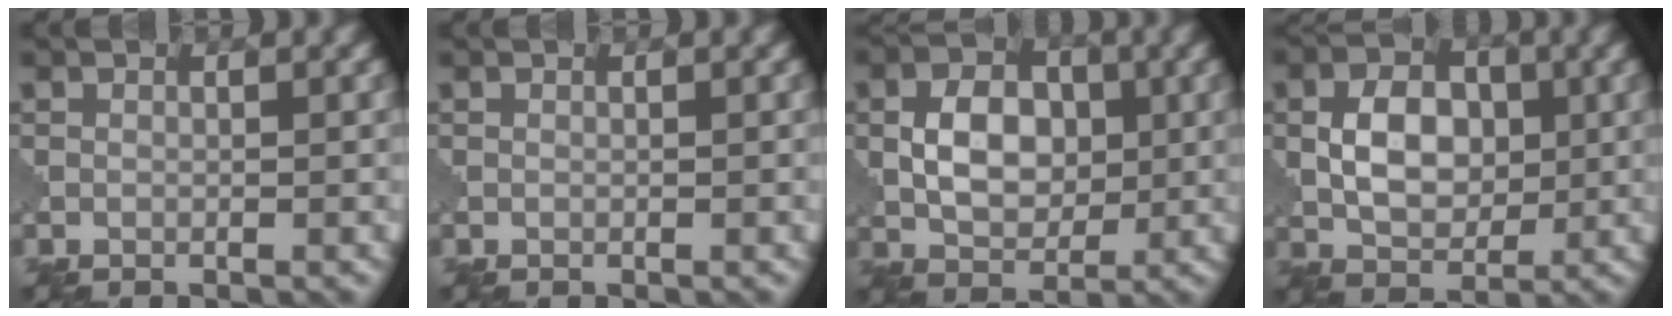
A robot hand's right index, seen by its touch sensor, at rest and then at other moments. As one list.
[{"total": 0.0}, {"total": 5.3, "force": [0.2, 3.6, 3.9], "torque": [-0.065, 0.000, 0.004]}, {"total": 5.4, "force": [0.3, 3.6, 4.0], "torque": [-0.068, 0.000, 0.005]}]